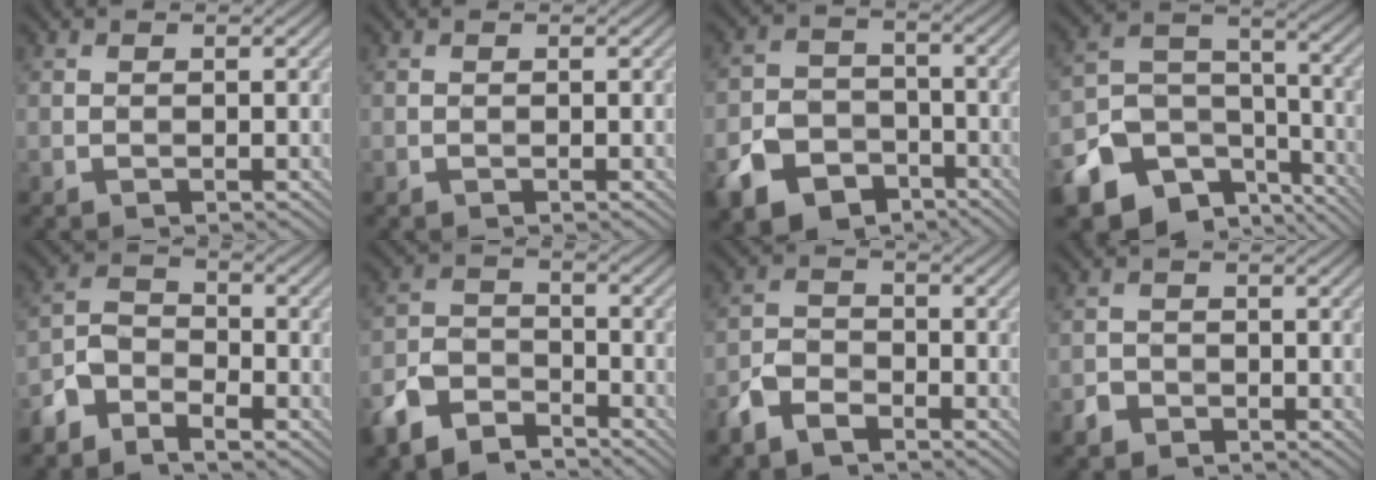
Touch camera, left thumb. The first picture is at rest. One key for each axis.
{"total": 0.0}
{"total": 8.9, "fx": -5.6, "fy": 5.9, "fz": 3.6, "tx": -0.081, "ty": -0.021, "tz": -0.105}
{"total": 14.1, "fx": -9.1, "fy": 9.2, "fz": 5.5, "tx": -0.140, "ty": -0.043, "tz": -0.138}
{"total": 5.4, "fx": -4.0, "fy": 2.7, "fz": 2.4, "tx": -0.046, "ty": 0.002, "tz": -0.093}
{"total": 7.8, "fx": -6.1, "fy": 3.8, "fz": 3.1, "tx": -0.069, "ty": -0.008, "tz": -0.136}
{"total": 4.7, "fx": -3.6, "fy": 2.3, "fz": 2.1, "tx": -0.045, "ty": -0.005, "tz": -0.083}
{"total": 1.8, "fx": -1.3, "fy": 1.3, "fz": 0.4, "tx": -0.006, "ty": 0.001, "tz": -0.028}